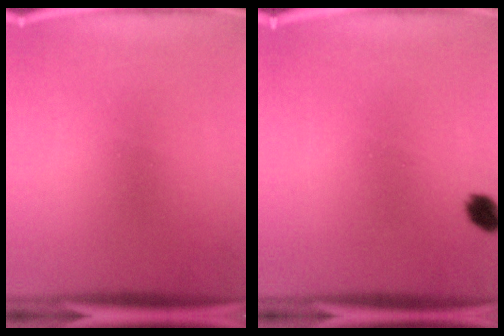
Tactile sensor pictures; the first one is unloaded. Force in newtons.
{"total": 2.9}